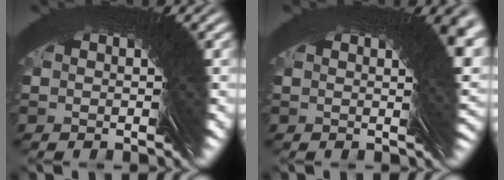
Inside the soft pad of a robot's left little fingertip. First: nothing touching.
{"total": 2.2, "force": [0.0, -2.2, -0.3], "torque": [0.025, 0.022, -0.003]}